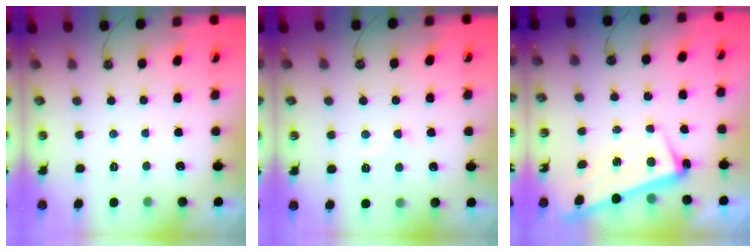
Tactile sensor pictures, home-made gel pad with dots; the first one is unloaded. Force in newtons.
{"total": 2.8, "press": 2.7, "slide": 0.7}
{"total": 2.4, "press": 2.2, "slide": 0.8}